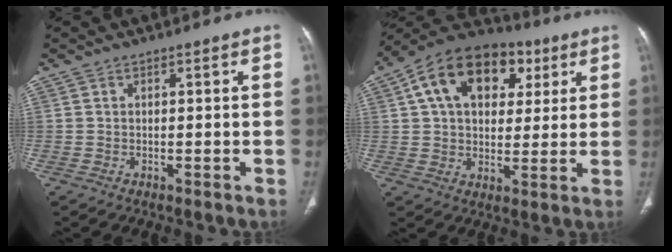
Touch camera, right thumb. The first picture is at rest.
{"total": 19.5, "force": [6.9, 13.0, 12.8], "torque": [-0.179, 0.017, 0.102]}